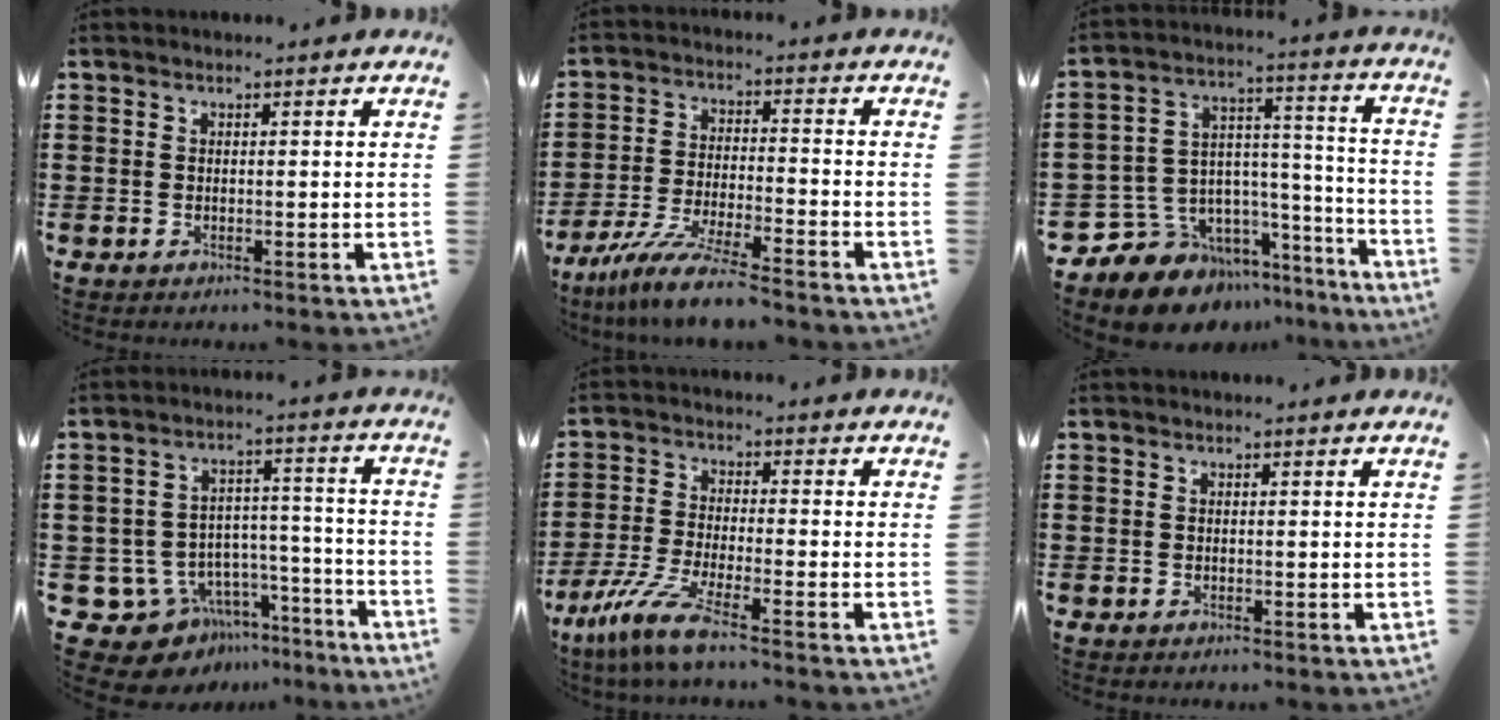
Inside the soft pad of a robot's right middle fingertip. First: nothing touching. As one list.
[{"total": 8.8, "force": [-7.8, -0.2, 4.1], "torque": [-0.087, -0.008, -0.151]}, {"total": 9.3, "force": [-7.7, 5.3, 0.3], "torque": [-0.030, 0.002, -0.141]}, {"total": 9.8, "force": [-7.6, 5.9, 2.1], "torque": [-0.047, 0.030, -0.134]}, {"total": 7.7, "force": [-5.5, 0.6, 5.4], "torque": [-0.128, -0.020, -0.108]}, {"total": 0.0}]